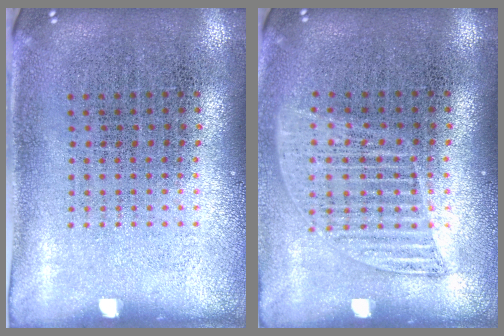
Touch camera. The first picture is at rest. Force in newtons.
{"total": 1.2, "press": 1.1, "slide": 0.5}